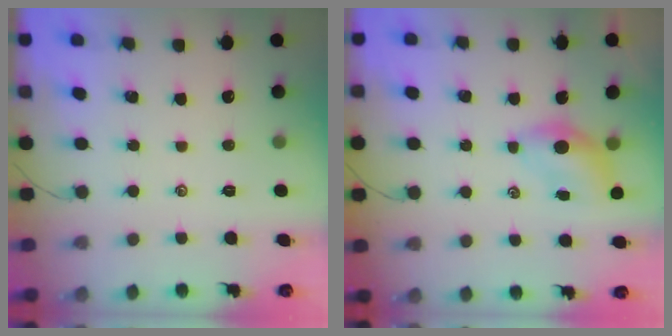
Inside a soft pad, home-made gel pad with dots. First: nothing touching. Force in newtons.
{"total": 5.3, "press": 5.2, "slide": 1.3}